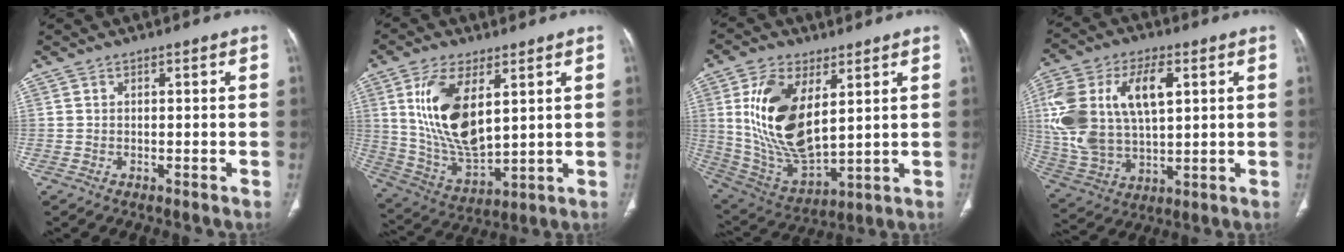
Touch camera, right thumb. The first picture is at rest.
{"total": 16.3, "force": [5.0, 7.6, 13.5], "torque": [-0.257, -0.028, 0.110]}
{"total": 18.9, "force": [5.2, 9.6, 15.5], "torque": [-0.287, -0.028, 0.115]}
{"total": 21.6, "force": [5.1, 11.8, 17.3], "torque": [-0.353, -0.002, 0.098]}